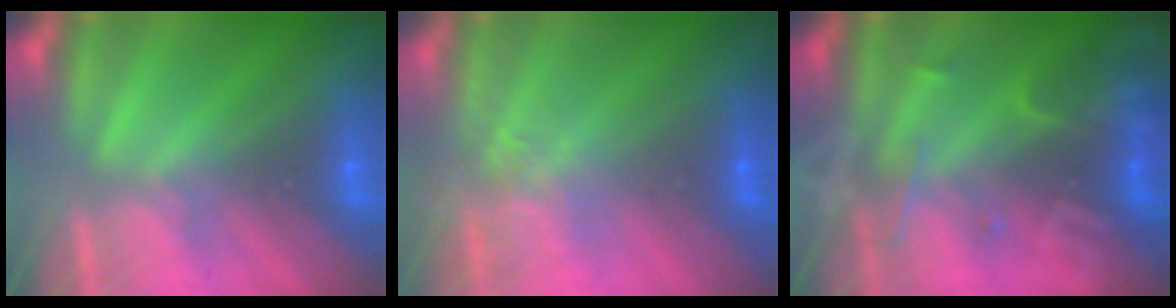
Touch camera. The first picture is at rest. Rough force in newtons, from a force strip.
{"total": 2.7}
{"total": 2.5}